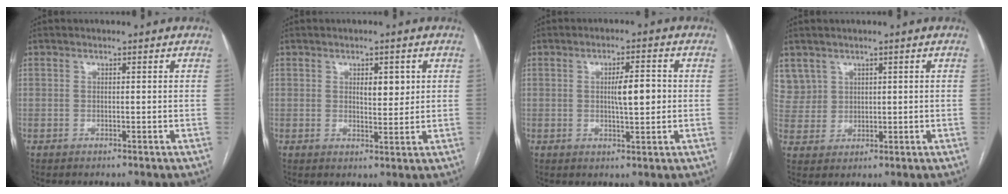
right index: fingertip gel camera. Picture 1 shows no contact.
{"total": 3.5, "force": [1.2, 1.5, 2.9], "torque": [-0.042, -0.001, 0.019]}
{"total": 5.1, "force": [0.3, 1.0, 5.0], "torque": [-0.080, 0.005, 0.005]}
{"total": 5.6, "force": [3.3, 4.5, 0.1], "torque": [0.000, 0.012, 0.073]}